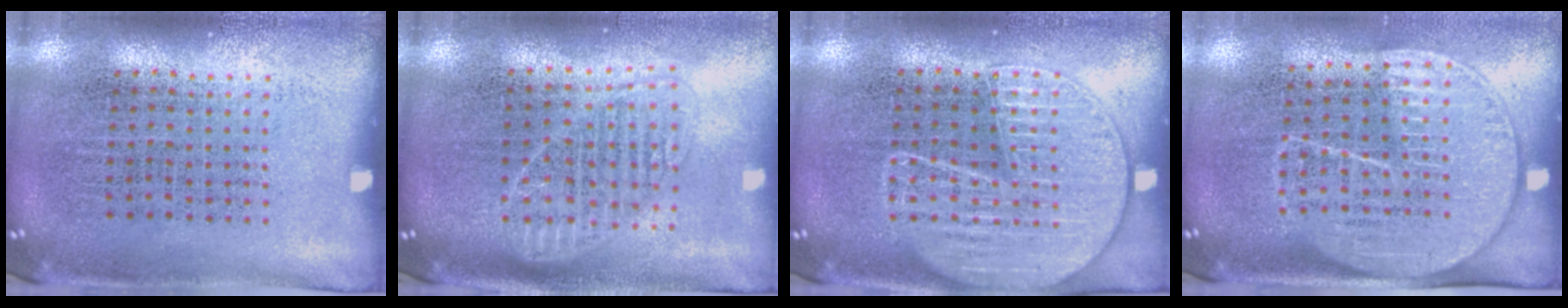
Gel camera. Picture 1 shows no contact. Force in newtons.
{"total": 1.7, "press": 1.5, "slide": 0.8}
{"total": 3.1, "press": 3.1, "slide": 0.4}
{"total": 1.8, "press": 1.5, "slide": 1.0}